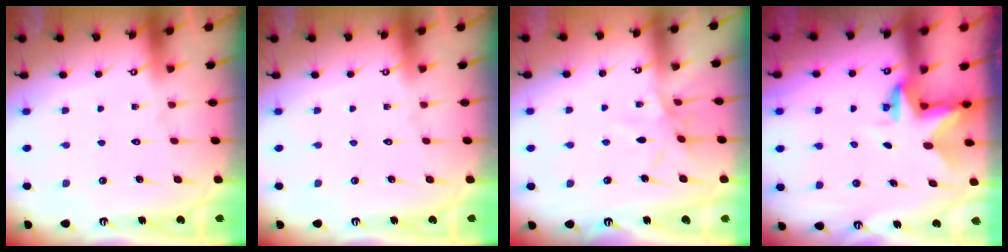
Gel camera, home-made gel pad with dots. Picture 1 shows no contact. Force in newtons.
{"total": 0.0}
{"total": 6.4, "press": 6.3, "slide": 0.7}
{"total": 3.3, "press": 3.3, "slide": 0.2}